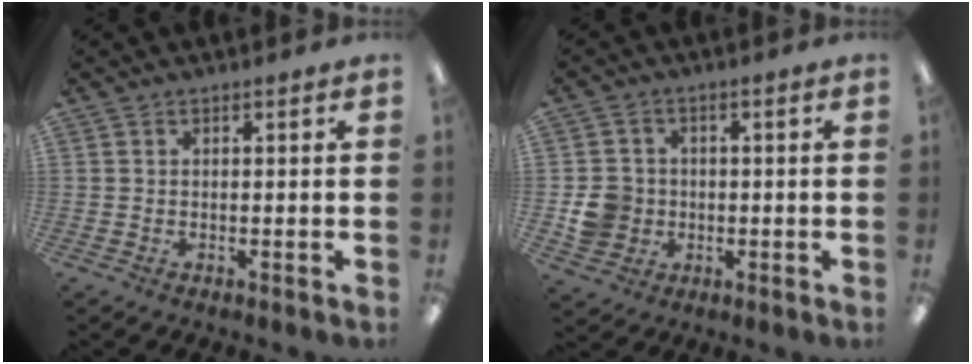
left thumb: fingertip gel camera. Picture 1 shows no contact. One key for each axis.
{"total": 6.9, "fx": -1.0, "fy": 6.4, "fz": 2.2, "tx": -0.044, "ty": 0.013, "tz": -0.017}